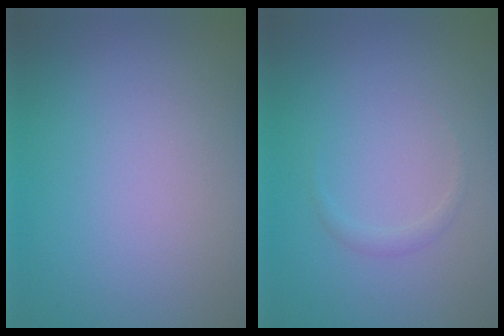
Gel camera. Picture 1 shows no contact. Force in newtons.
{"total": 0.8, "press": 0.8, "slide": 0.0}